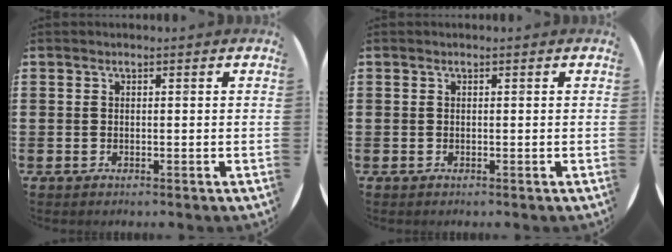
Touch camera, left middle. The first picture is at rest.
{"total": 0.0}